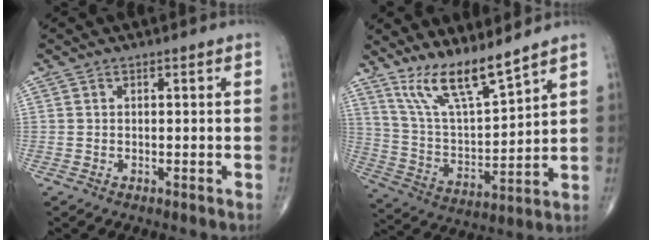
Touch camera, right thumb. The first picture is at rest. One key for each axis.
{"total": 12.2, "fx": 9.7, "fy": 2.1, "fz": 7.2, "tx": -0.125, "ty": -0.064, "tz": 0.196}